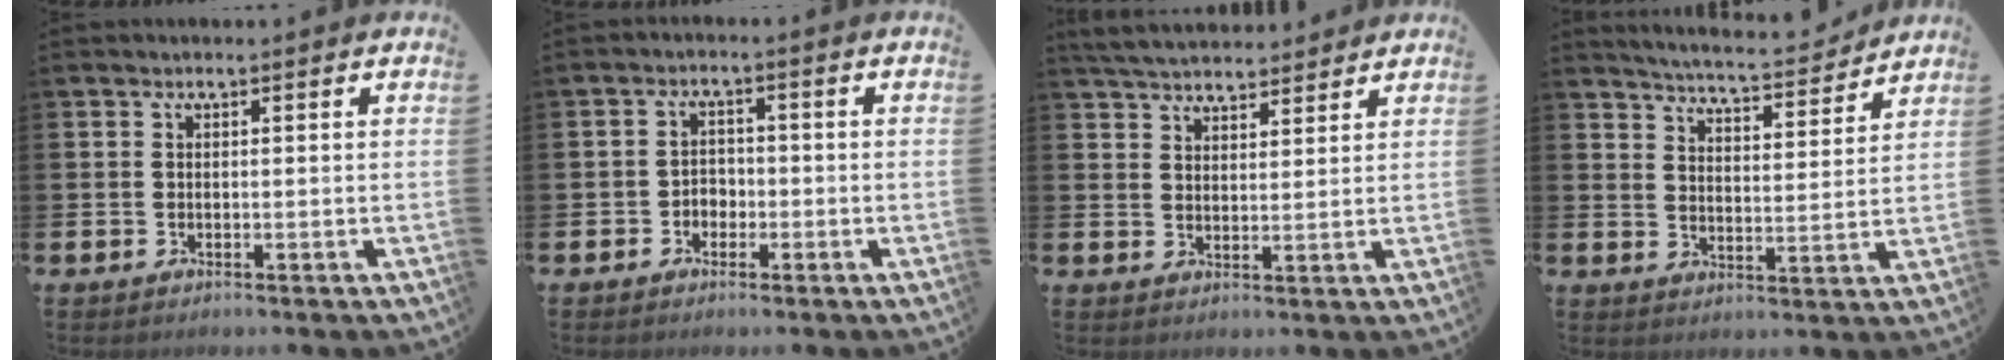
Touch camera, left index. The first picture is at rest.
{"total": 2.0, "force": [-1.3, 1.5, 0.4], "torque": [-0.011, 0.005, -0.030]}
{"total": 4.9, "force": [4.8, 1.0, 0.5], "torque": [-0.020, -0.022, 0.086]}
{"total": 5.7, "force": [5.6, 0.2, 0.8], "torque": [-0.032, -0.043, 0.095]}